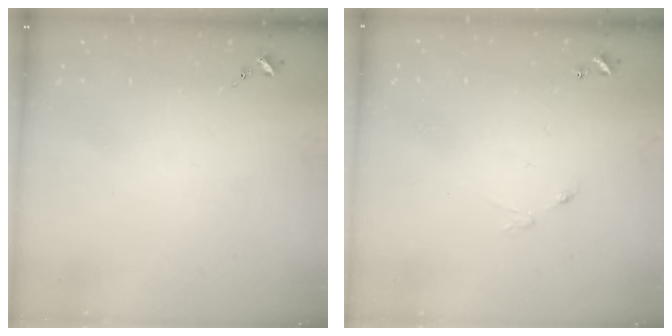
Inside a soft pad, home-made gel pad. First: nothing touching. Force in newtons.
{"total": 4.8, "press": 4.8, "slide": 0.3}